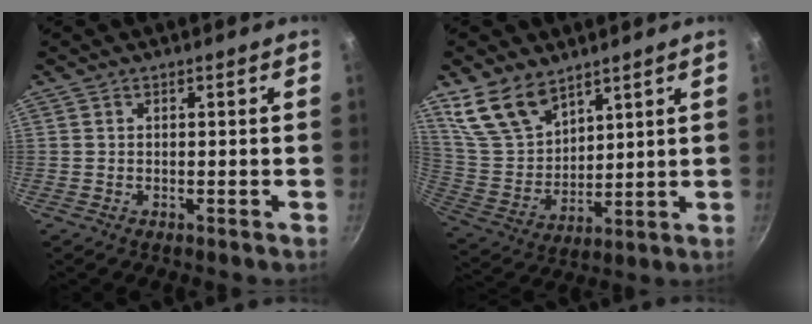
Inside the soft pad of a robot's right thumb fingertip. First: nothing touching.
{"total": 12.2, "force": [8.6, 6.7, 5.5], "torque": [-0.092, -0.038, 0.186]}